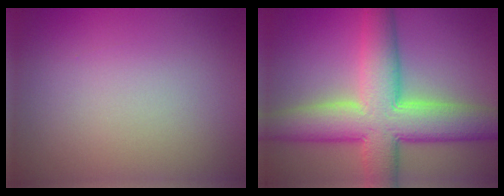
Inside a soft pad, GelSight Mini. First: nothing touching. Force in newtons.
{"total": 10.4, "press": 10.4, "slide": 0.6}